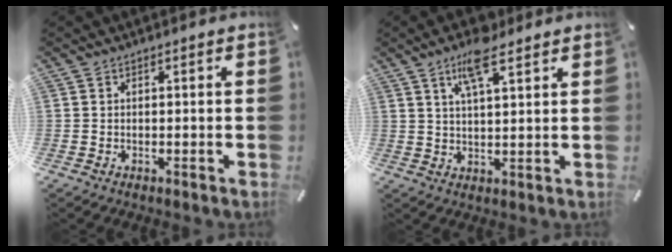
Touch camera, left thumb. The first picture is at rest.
{"total": 8.6, "force": [5.4, 2.3, 6.2], "torque": [-0.117, -0.008, 0.093]}